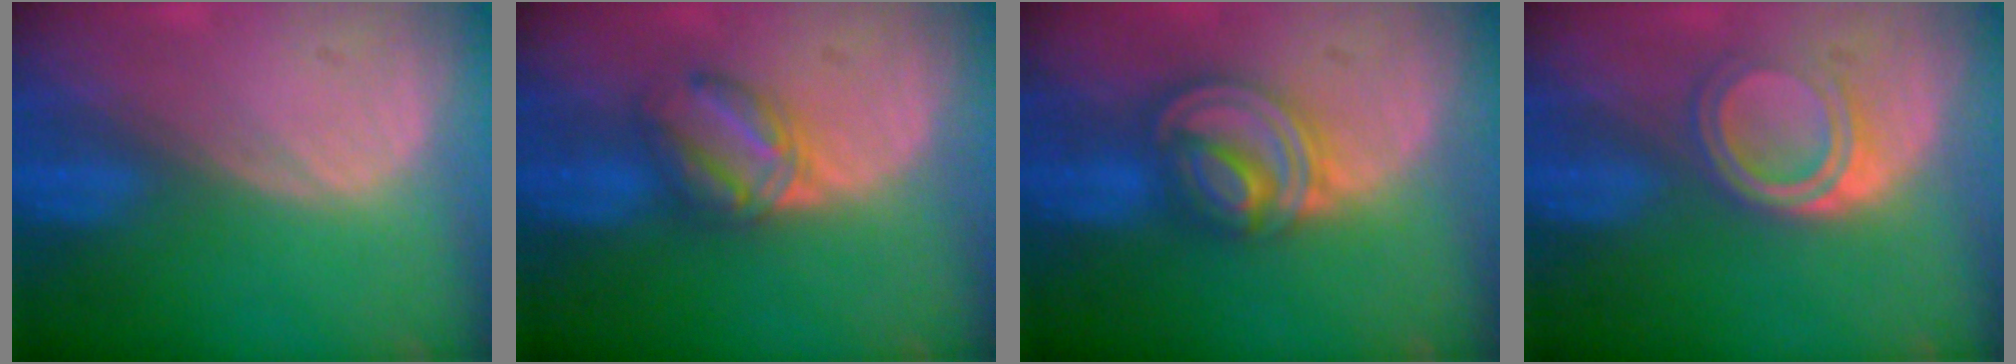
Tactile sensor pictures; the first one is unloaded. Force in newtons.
{"total": 5.8, "press": 5.4, "slide": 2.2}
{"total": 8.3, "press": 7.0, "slide": 4.5}
{"total": 4.7, "press": 4.3, "slide": 2.1}